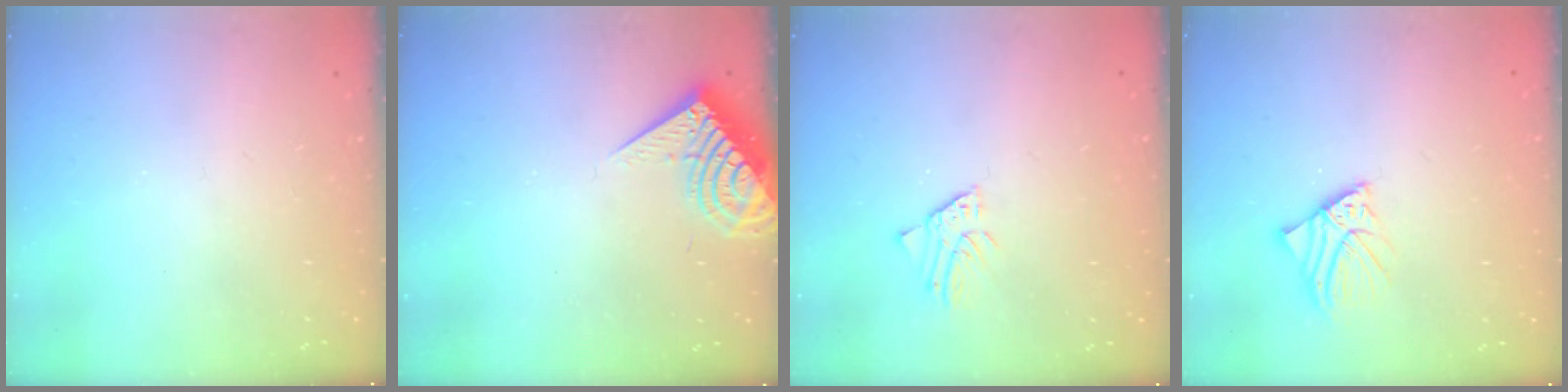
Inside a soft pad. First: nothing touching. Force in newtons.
{"total": 9.1, "press": 9.0, "slide": 0.8}
{"total": 2.3, "press": 2.3, "slide": 0.1}
{"total": 3.7, "press": 3.7, "slide": 0.3}